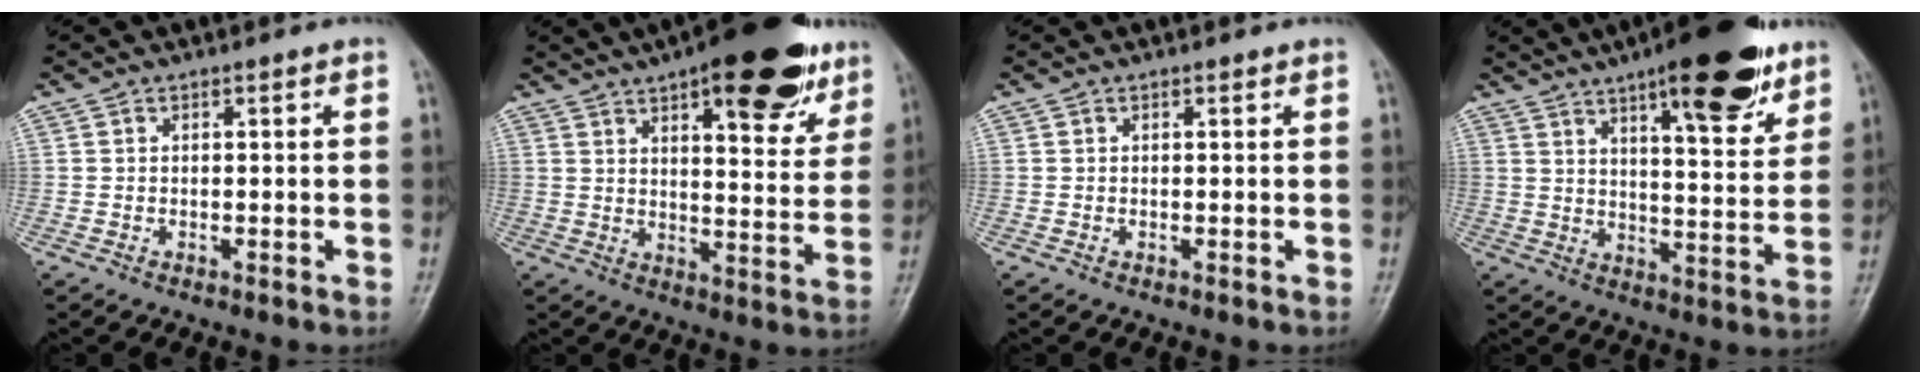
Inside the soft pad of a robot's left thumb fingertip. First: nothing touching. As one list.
[{"total": 20.8, "force": [12.2, 7.6, 15.0], "torque": [-0.167, -0.035, 0.171]}, {"total": 0.0}, {"total": 18.1, "force": [11.3, 5.2, 13.2], "torque": [-0.156, -0.054, 0.166]}]